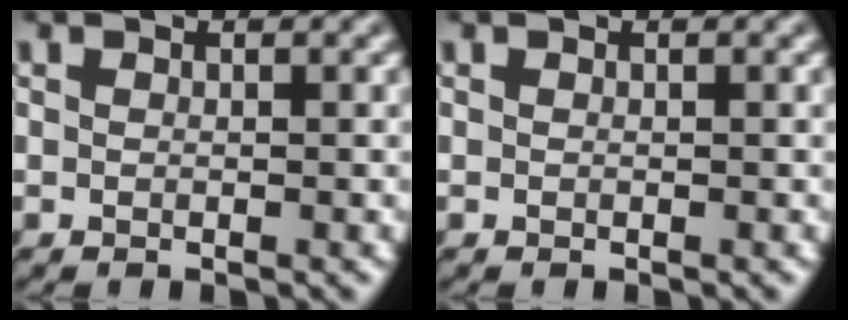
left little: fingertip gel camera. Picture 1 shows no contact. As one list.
[{"total": 0.0}]